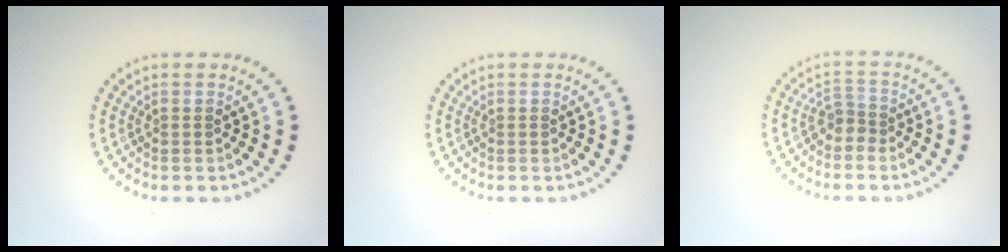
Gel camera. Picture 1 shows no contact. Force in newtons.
{"total": 0.0}
{"total": 1.8, "press": 1.2, "slide": 1.3}